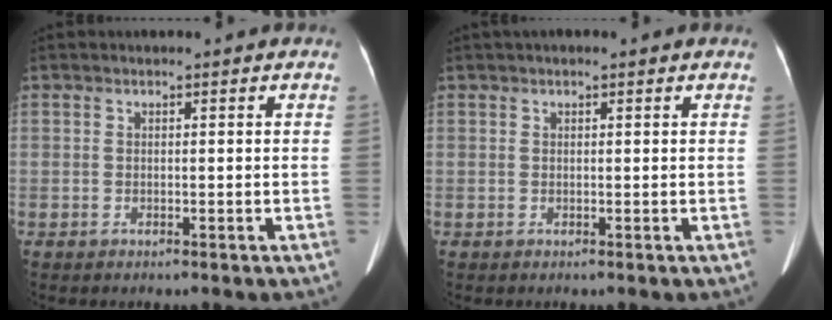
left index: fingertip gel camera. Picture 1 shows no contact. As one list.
[{"total": 1.8, "force": [1.4, 0.4, 1.2], "torque": [-0.016, 0.024, 0.018]}]